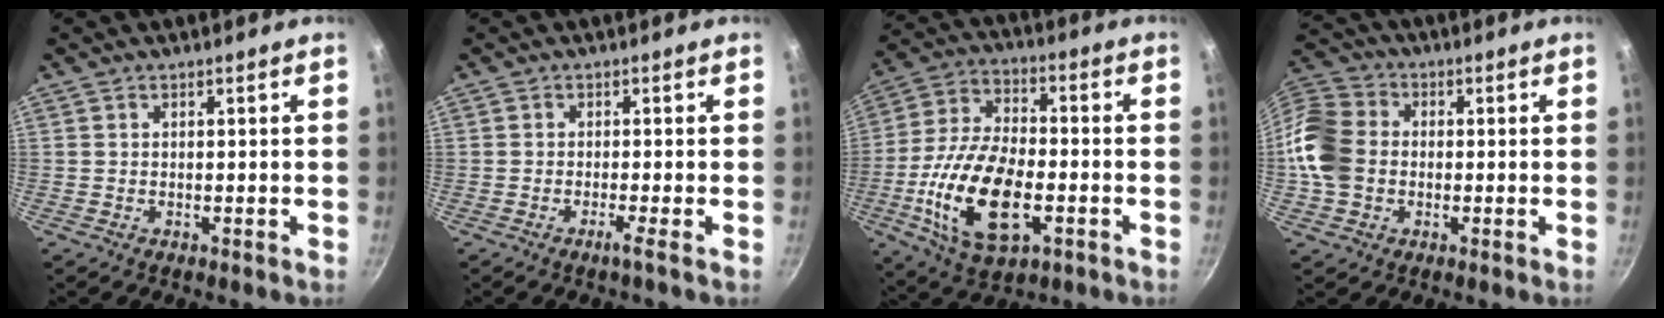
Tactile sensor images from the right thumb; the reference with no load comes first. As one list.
[{"total": 1.5, "force": [-0.9, -0.5, 1.1], "torque": [-0.029, 0.003, -0.017]}, {"total": 19.2, "force": [-5.2, 9.9, 15.7], "torque": [-0.299, 0.017, -0.096]}, {"total": 12.8, "force": [-1.0, 10.3, 7.5], "torque": [-0.135, 0.021, -0.037]}]